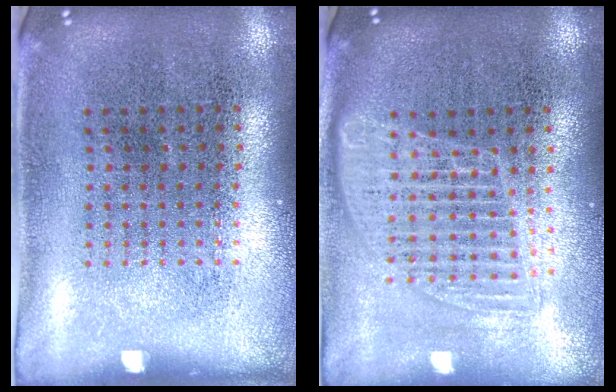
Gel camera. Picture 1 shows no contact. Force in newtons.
{"total": 1.6, "press": 1.4, "slide": 0.8}